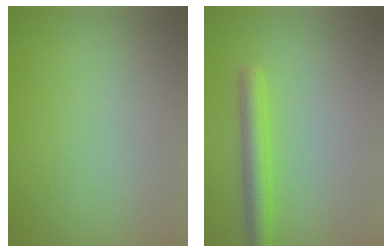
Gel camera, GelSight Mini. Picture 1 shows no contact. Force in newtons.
{"total": 3.1, "press": 3.1, "slide": 0.1}